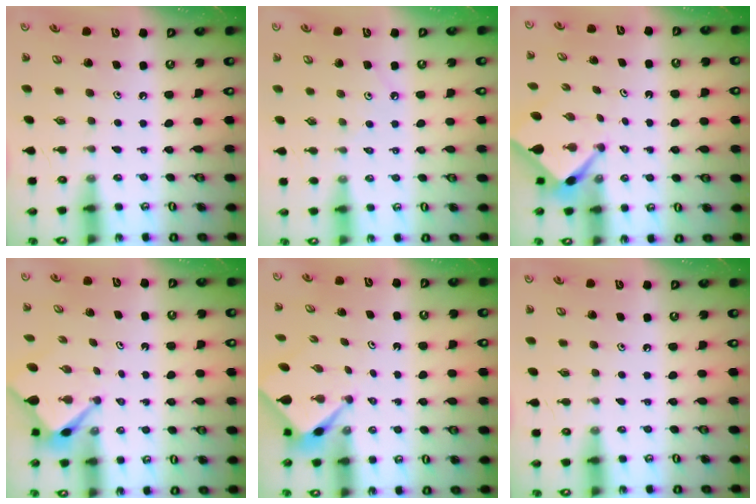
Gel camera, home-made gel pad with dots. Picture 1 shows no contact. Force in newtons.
{"total": 2.2, "press": 2.2, "slide": 0.4}
{"total": 2.4, "press": 2.4, "slide": 0.3}
{"total": 2.9, "press": 2.9, "slide": 0.2}
{"total": 2.5, "press": 2.4, "slide": 0.3}
{"total": 0.0}